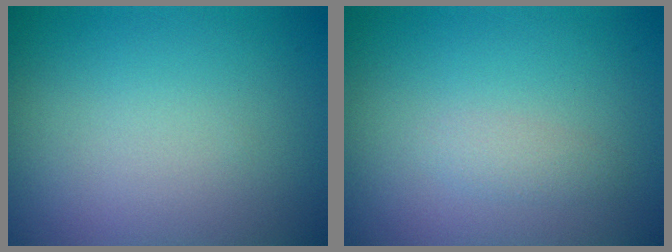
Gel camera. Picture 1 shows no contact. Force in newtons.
{"total": 1.0, "press": 1.0, "slide": 0.0}